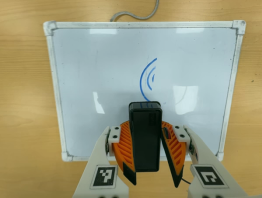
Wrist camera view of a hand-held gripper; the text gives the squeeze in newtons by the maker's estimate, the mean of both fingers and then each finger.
{"total": 8.8, "left": 8.8, "right": 8.8}